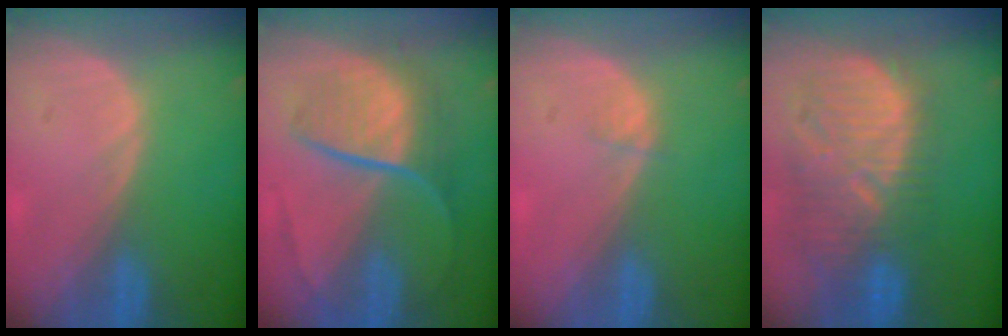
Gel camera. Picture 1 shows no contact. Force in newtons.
{"total": 8.9, "press": 7.6, "slide": 4.6}
{"total": 0.8, "press": 0.7, "slide": 0.4}
{"total": 12.3, "press": 11.3, "slide": 4.8}